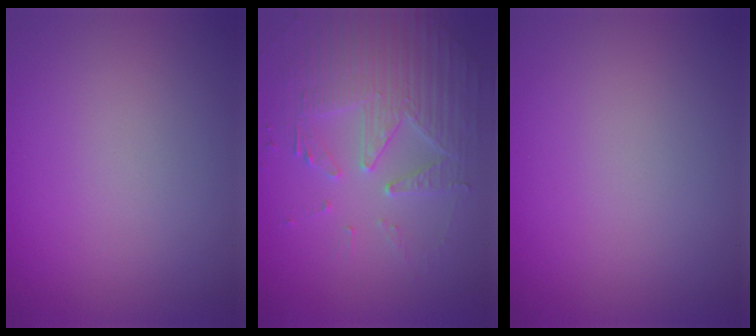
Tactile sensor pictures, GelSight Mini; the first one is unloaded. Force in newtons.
{"total": 5.0, "press": 4.4, "slide": 2.4}
{"total": 0.0}